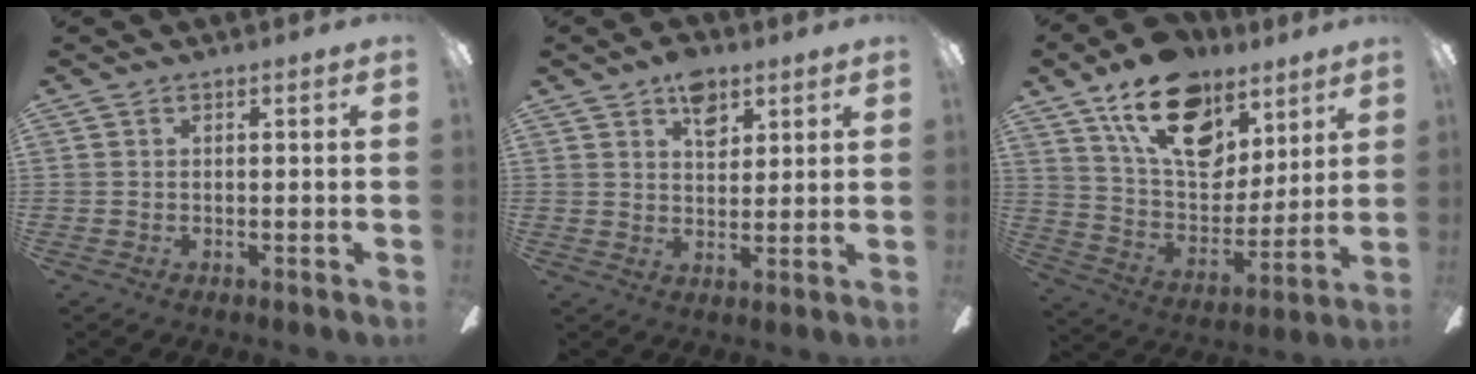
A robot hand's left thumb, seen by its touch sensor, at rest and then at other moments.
{"total": 7.4, "force": [4.4, 4.5, 3.9], "torque": [-0.049, -0.008, 0.075]}
{"total": 21.8, "force": [12.8, 12.9, 12.0], "torque": [-0.193, -0.061, 0.230]}